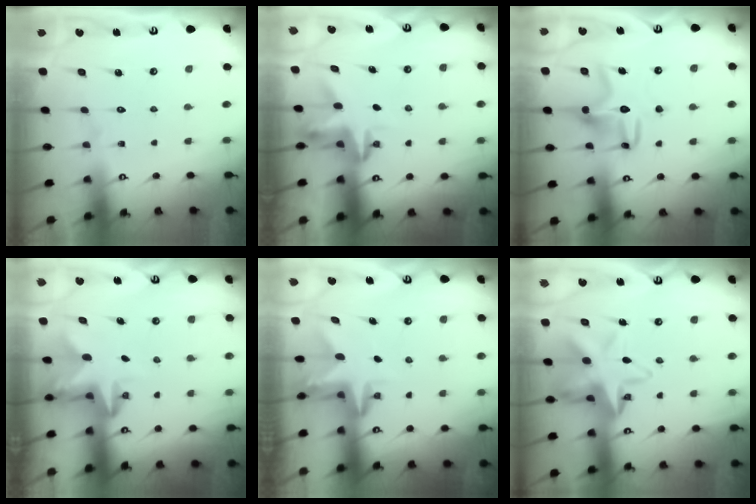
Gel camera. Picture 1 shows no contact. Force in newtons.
{"total": 3.6, "press": 3.6, "slide": 0.2}
{"total": 11.6, "press": 11.6, "slide": 0.3}
{"total": 2.7, "press": 2.6, "slide": 0.5}
{"total": 3.2, "press": 3.2, "slide": 0.2}
{"total": 12.9, "press": 12.5, "slide": 3.1}